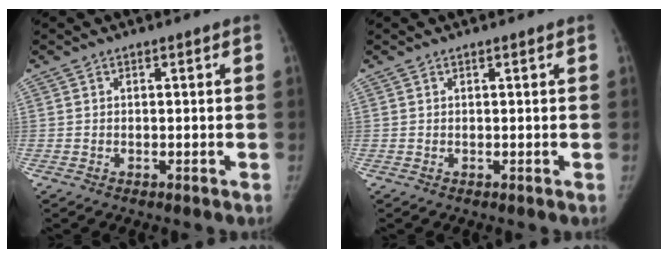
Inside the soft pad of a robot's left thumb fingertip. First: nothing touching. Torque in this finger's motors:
{"motor_torque": [-0.06, -0.13, 0.39, -0.48, 0.06]}